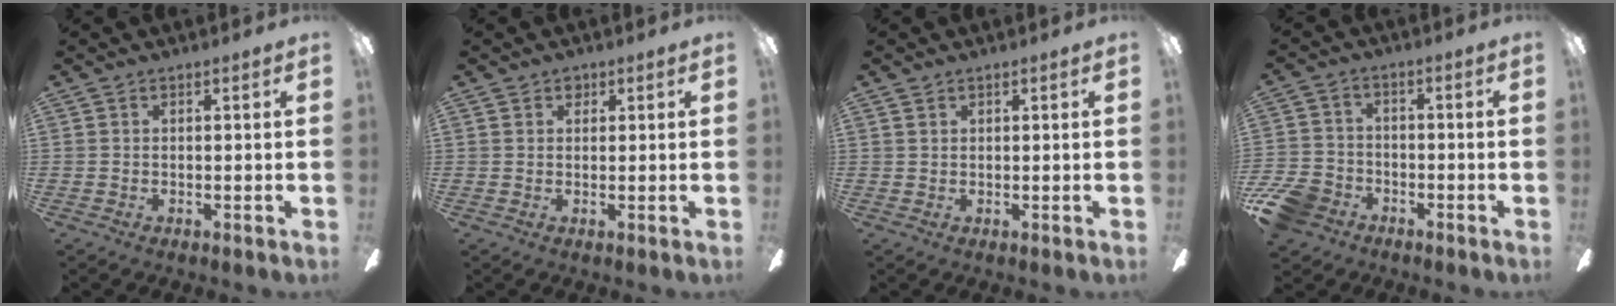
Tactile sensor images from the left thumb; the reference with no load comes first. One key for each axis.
{"total": 1.6, "fx": 1.0, "fy": 1.1, "fz": 0.4, "tx": -0.001, "ty": 0.000, "tz": 0.017}
{"total": 0.8, "fx": 0.5, "fy": 0.6, "fz": 0.2, "tx": -0.004, "ty": 0.003, "tz": 0.010}
{"total": 8.9, "fx": -5.4, "fy": 6.2, "fz": 3.5, "tx": -0.083, "ty": 0.039, "tz": -0.100}